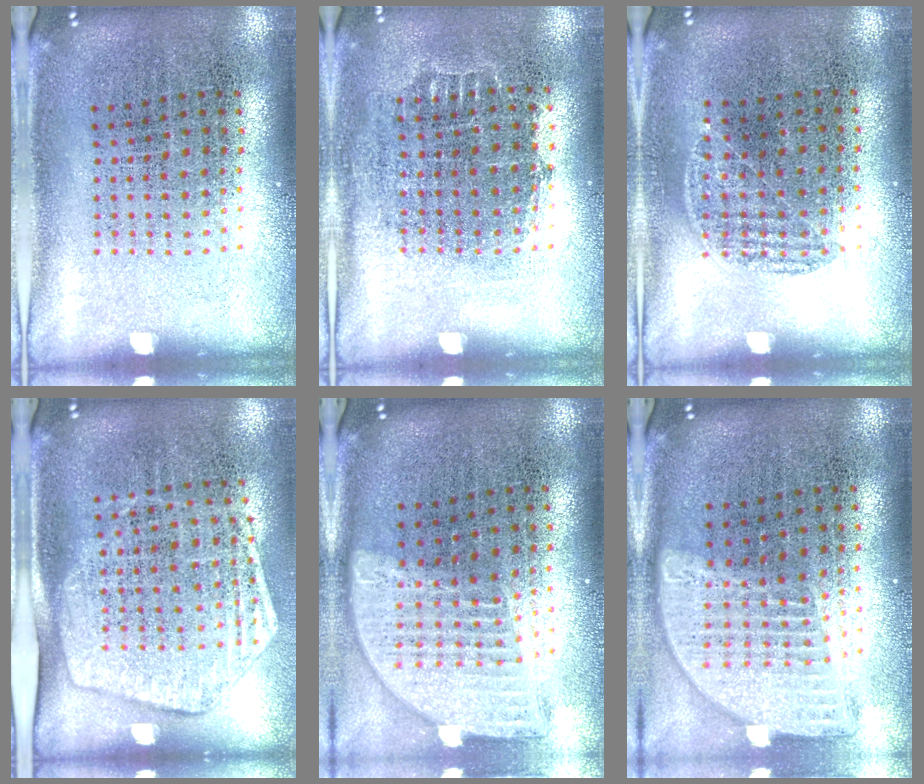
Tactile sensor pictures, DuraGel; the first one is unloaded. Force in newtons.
{"total": 0.6, "press": 0.6, "slide": 0.2}
{"total": 0.7, "press": 0.6, "slide": 0.4}
{"total": 1.8, "press": 1.5, "slide": 0.8}
{"total": 2.0, "press": 1.6, "slide": 1.2}
{"total": 1.9, "press": 1.6, "slide": 1.1}